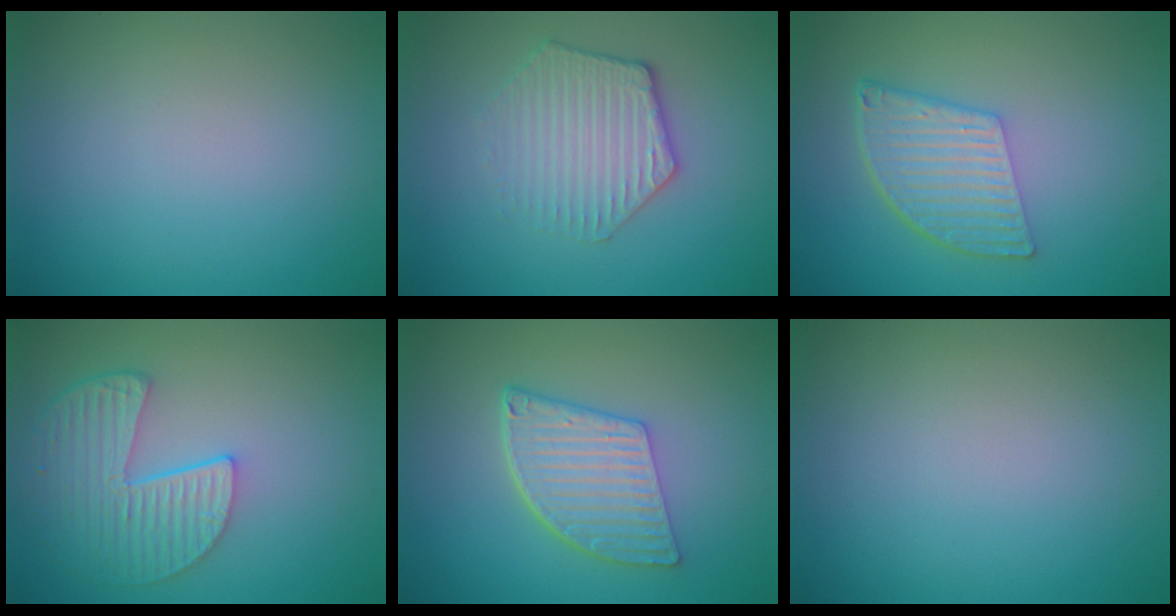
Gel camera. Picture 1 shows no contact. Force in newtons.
{"total": 3.3, "press": 3.2, "slide": 1.0}
{"total": 5.2, "press": 3.7, "slide": 3.6}
{"total": 5.3, "press": 4.2, "slide": 3.2}
{"total": 5.6, "press": 4.2, "slide": 3.7}
{"total": 0.0}